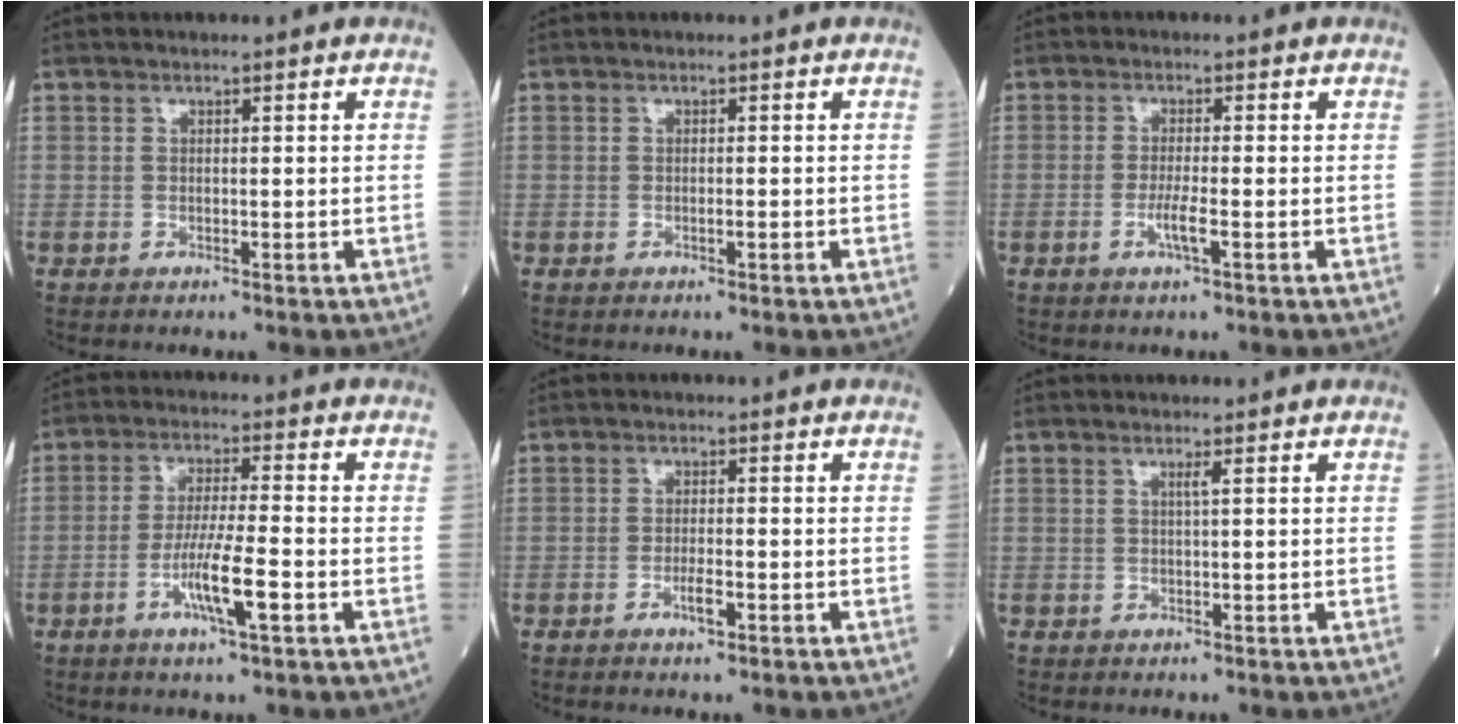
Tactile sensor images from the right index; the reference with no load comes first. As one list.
[{"total": 0.5, "force": [-0.2, 0.0, 0.5], "torque": [-0.008, 0.001, -0.003]}, {"total": 2.7, "force": [-1.0, -0.1, 2.5], "torque": [-0.052, -0.004, -0.020]}, {"total": 7.8, "force": [-3.0, 0.2, 7.2], "torque": [-0.134, -0.008, -0.057]}, {"total": 2.4, "force": [-1.3, 0.3, 2.0], "torque": [-0.035, 0.000, -0.023]}, {"total": 0.8, "force": [0.2, -0.3, 0.7], "torque": [-0.018, -0.001, 0.007]}]